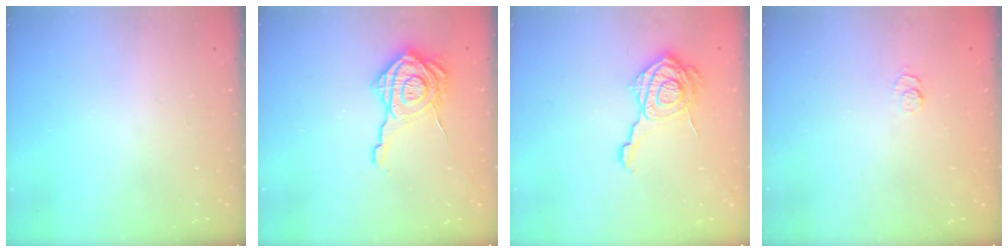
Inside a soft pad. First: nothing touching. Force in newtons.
{"total": 16.7, "press": 16.7, "slide": 0.9}
{"total": 16.0, "press": 16.0, "slide": 0.8}
{"total": 2.4, "press": 2.0, "slide": 1.4}